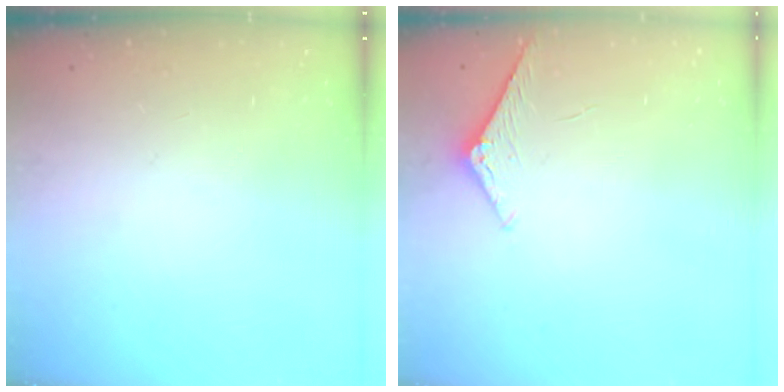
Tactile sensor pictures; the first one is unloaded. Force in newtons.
{"total": 5.6, "press": 5.6, "slide": 0.6}